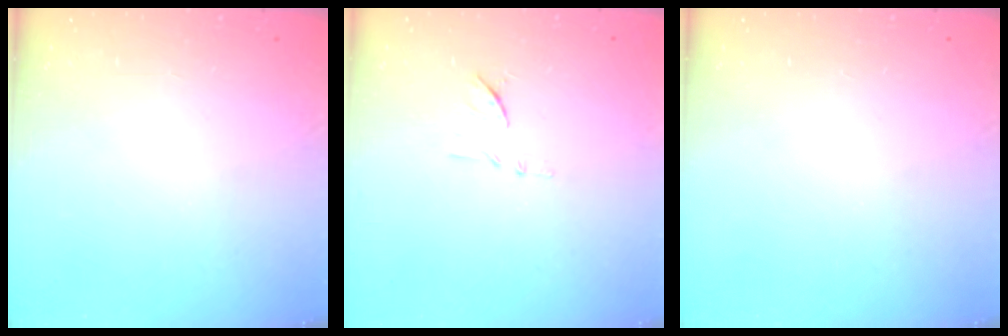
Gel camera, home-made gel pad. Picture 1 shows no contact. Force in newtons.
{"total": 8.2, "press": 8.2, "slide": 0.2}
{"total": 0.0}